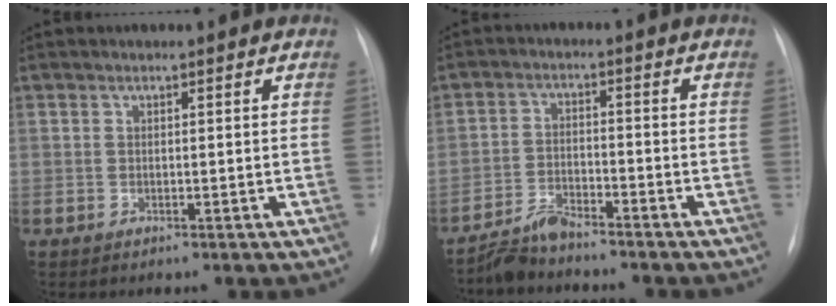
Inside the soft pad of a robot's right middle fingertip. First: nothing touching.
{"total": 4.1, "force": [-4.0, 0.2, 0.7], "torque": [-0.019, -0.016, -0.076]}